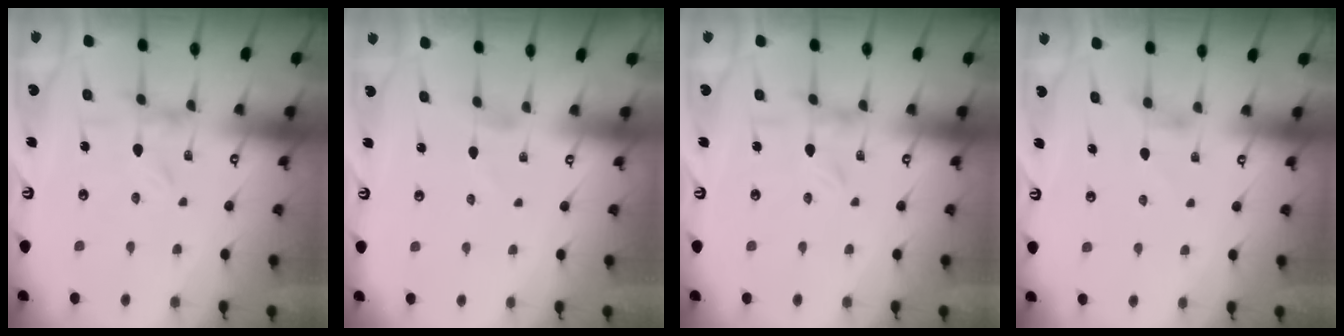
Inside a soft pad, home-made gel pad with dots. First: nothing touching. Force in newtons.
{"total": 1.0, "press": 1.0, "slide": 0.1}
{"total": 0.0}
{"total": 2.0, "press": 2.0, "slide": 0.4}